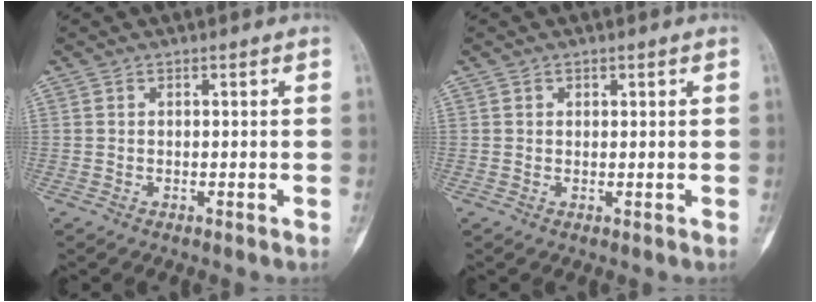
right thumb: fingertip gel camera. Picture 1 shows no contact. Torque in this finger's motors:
{"motor_torque": [-0.43, 0.04, 0.12, -0.10, 0.03]}